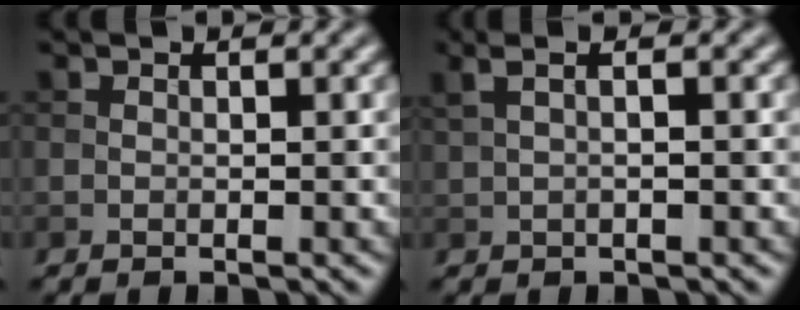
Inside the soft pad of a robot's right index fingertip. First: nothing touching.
{"total": 3.0, "force": [1.1, 1.2, 2.5], "torque": [-0.032, 0.010, 0.003]}